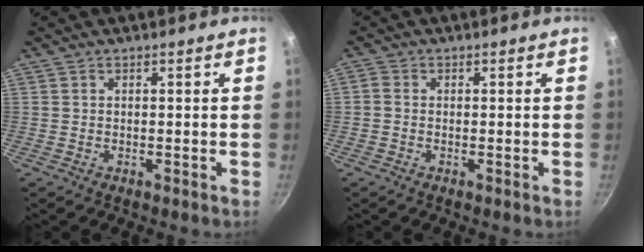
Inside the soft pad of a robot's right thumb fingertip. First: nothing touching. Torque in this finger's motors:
{"motor_torque": [-0.16, 0.05, -0.30, 0.14, 0.09]}